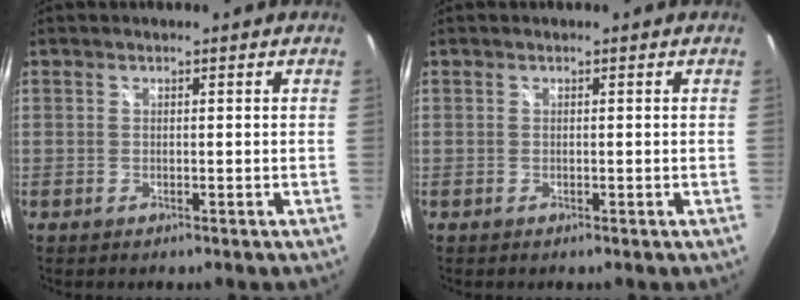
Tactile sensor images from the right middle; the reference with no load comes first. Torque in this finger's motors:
{"motor_torque": [0.20, -0.21, 0.01, 0.01]}